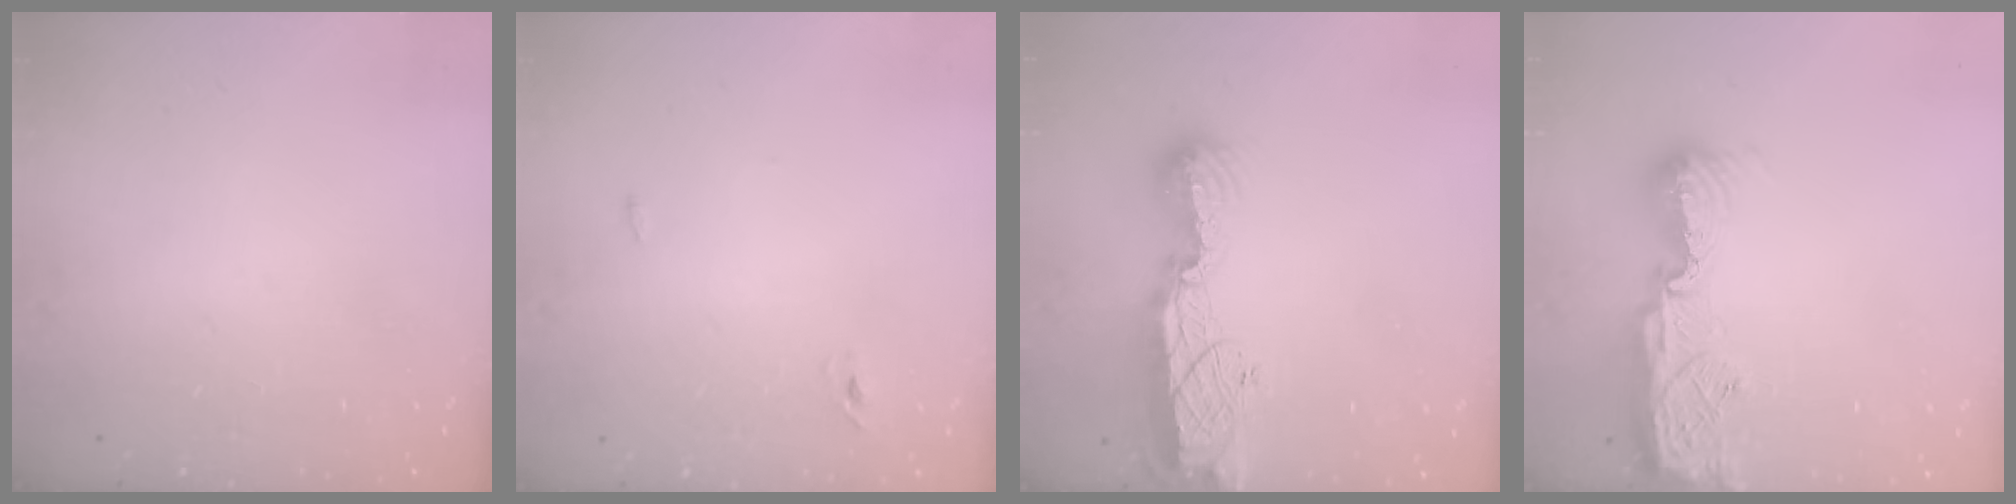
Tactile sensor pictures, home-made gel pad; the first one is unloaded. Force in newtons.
{"total": 2.4, "press": 2.2, "slide": 1.0}
{"total": 12.4, "press": 12.4, "slide": 1.0}
{"total": 11.6, "press": 11.5, "slide": 1.1}